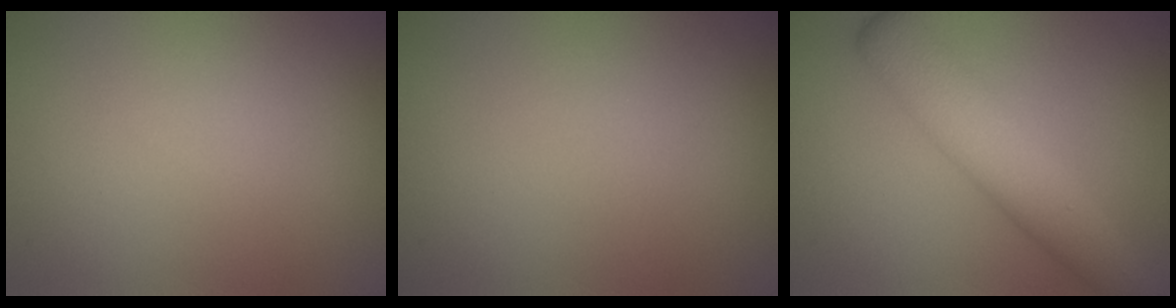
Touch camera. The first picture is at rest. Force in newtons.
{"total": 0.0}
{"total": 5.6, "press": 5.6, "slide": 0.2}